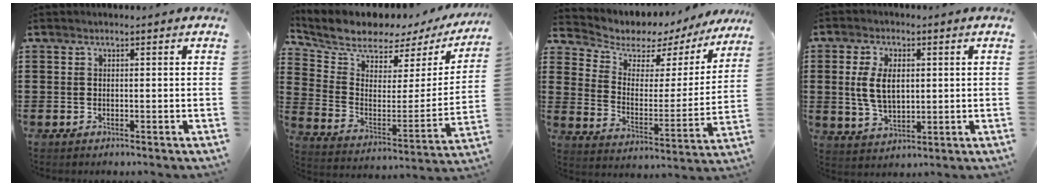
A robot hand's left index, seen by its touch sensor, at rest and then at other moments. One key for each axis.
{"total": 6.4, "fx": 5.8, "fy": 2.0, "fz": 1.6, "tx": -0.072, "ty": -0.051, "tz": 0.098}
{"total": 5.1, "fx": 4.3, "fy": 2.6, "fz": 1.0, "tx": -0.044, "ty": -0.039, "tz": 0.068}
{"total": 6.9, "fx": 1.0, "fy": 3.8, "fz": 5.7, "tx": -0.128, "ty": 0.003, "tz": 0.009}